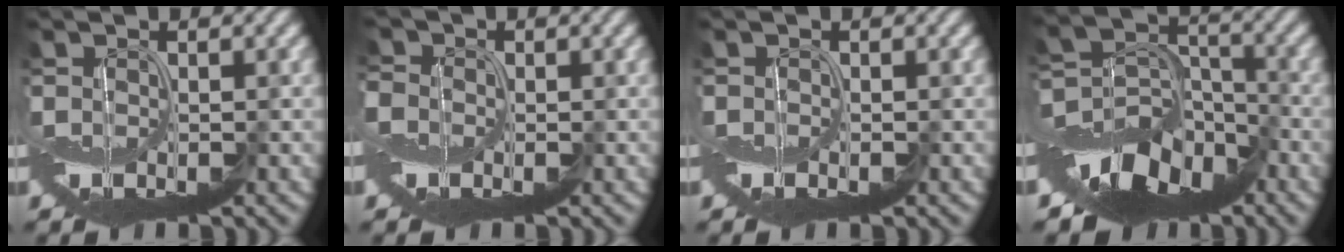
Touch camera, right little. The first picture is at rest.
{"total": 2.4, "force": [-0.7, 2.1, 0.9], "torque": [-0.031, -0.002, -0.017]}
{"total": 0.6, "force": [-0.6, -0.2, 0.1], "torque": [-0.003, 0.000, -0.014]}
{"total": 9.5, "force": [-6.4, 5.6, 4.3], "torque": [-0.071, -0.002, -0.124]}